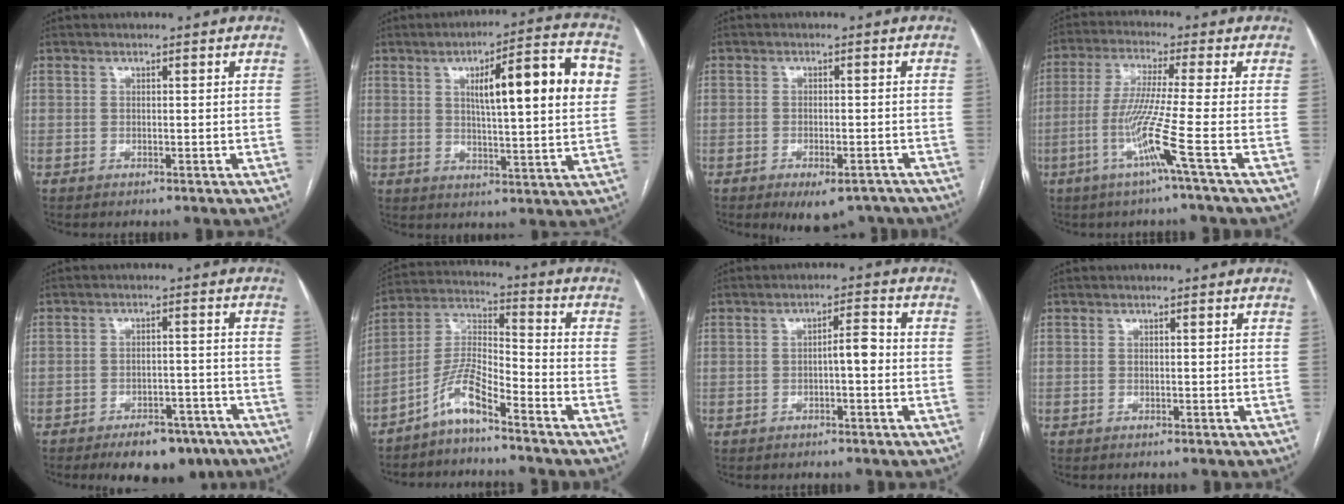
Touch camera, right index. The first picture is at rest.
{"total": 15.6, "force": [4.0, 1.8, 14.9], "torque": [-0.214, 0.024, 0.055]}
{"total": 6.8, "force": [-5.2, 2.6, 3.6], "torque": [-0.038, 0.001, -0.072]}
{"total": 9.2, "force": [-3.7, -2.3, 8.1], "torque": [-0.162, -0.020, -0.079]}
{"total": 9.1, "force": [-6.5, 4.1, 4.8], "torque": [-0.058, 0.007, -0.094]}
{"total": 7.7, "force": [-5.6, 1.1, 5.1], "torque": [-0.114, 0.012, -0.114]}
{"total": 3.4, "force": [-0.6, 0.7, 3.3], "torque": [-0.046, 0.010, -0.010]}
{"total": 0.0}